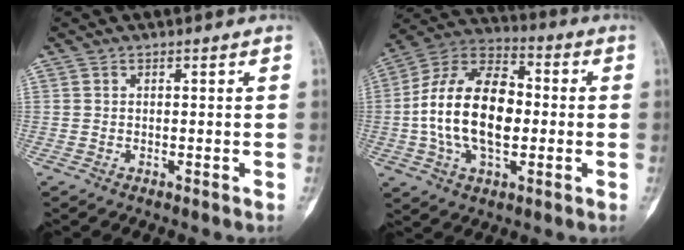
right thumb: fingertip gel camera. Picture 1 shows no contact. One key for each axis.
{"total": 19.3, "fx": -0.8, "fy": 11.3, "fz": 15.7, "tx": -0.273, "ty": 0.026, "tz": -0.016}